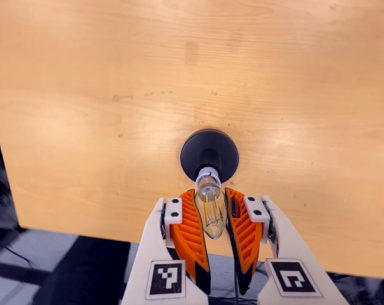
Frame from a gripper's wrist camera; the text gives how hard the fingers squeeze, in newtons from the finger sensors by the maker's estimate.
{"total": 20.3, "left": 22.9, "right": 17.8}